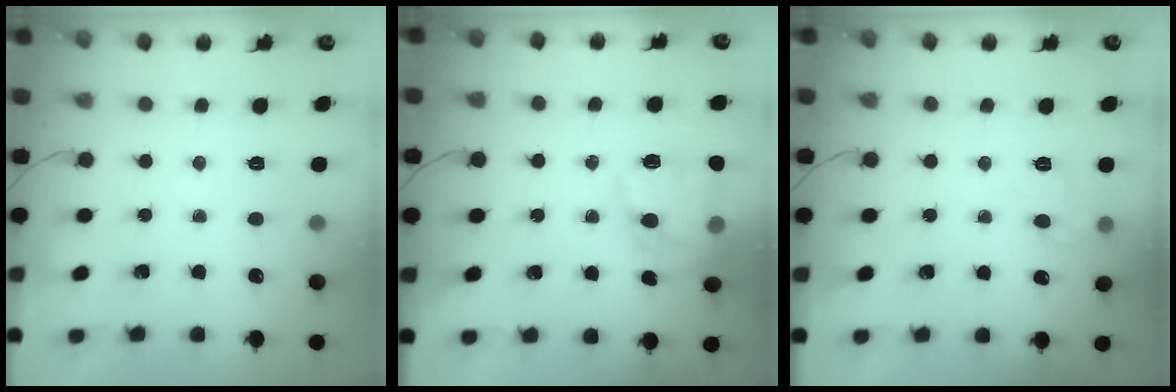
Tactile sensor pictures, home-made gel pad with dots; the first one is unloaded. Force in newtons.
{"total": 17.5, "press": 17.4, "slide": 1.3}
{"total": 6.9, "press": 6.8, "slide": 1.0}